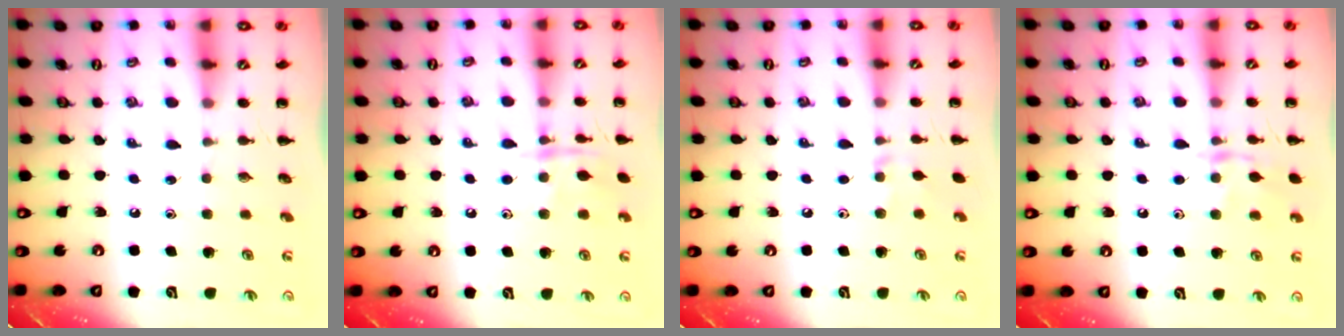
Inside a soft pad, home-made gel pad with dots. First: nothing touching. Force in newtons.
{"total": 8.8, "press": 8.8, "slide": 0.6}
{"total": 3.7, "press": 3.4, "slide": 1.4}
{"total": 9.7, "press": 9.6, "slide": 1.0}